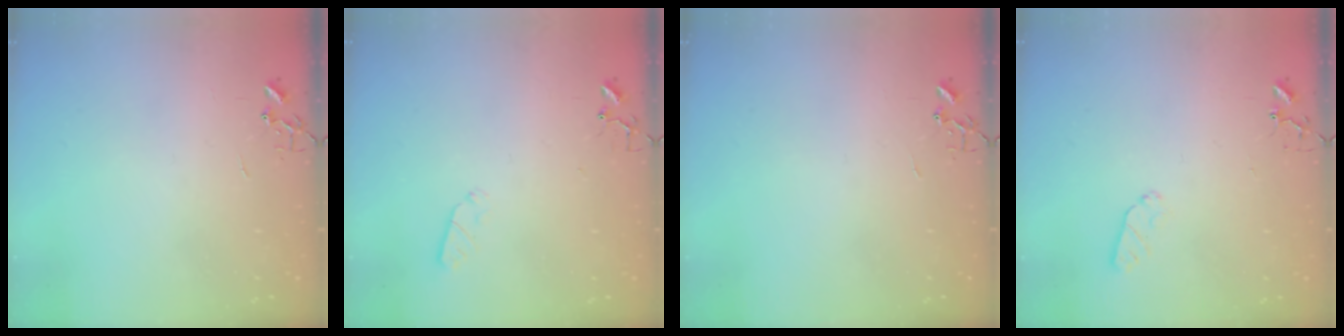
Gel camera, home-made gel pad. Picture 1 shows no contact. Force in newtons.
{"total": 2.9, "press": 2.8, "slide": 0.5}
{"total": 0.0}
{"total": 5.0, "press": 4.9, "slide": 0.7}